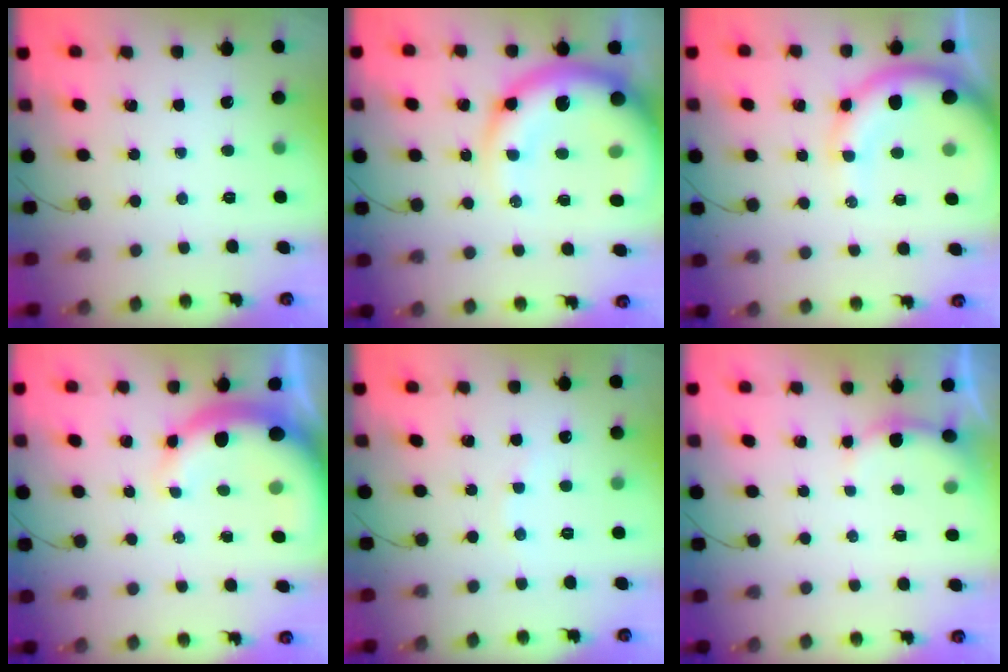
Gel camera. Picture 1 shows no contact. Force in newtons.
{"total": 20.1, "press": 19.5, "slide": 4.7}
{"total": 12.2, "press": 12.0, "slide": 2.3}
{"total": 11.2, "press": 11.0, "slide": 2.0}
{"total": 5.2, "press": 5.1, "slide": 1.0}
{"total": 2.7, "press": 2.5, "slide": 0.8}